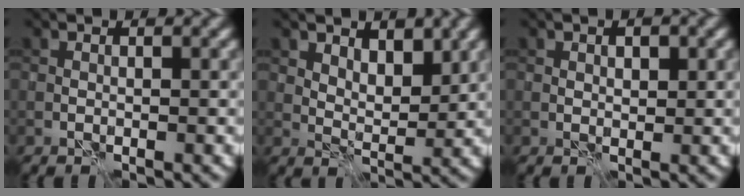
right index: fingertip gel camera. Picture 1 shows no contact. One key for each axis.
{"total": 3.0, "fx": 2.0, "fy": 1.6, "fz": 1.6, "tx": -0.027, "ty": -0.014, "tz": 0.034}
{"total": 1.4, "fx": 0.6, "fy": 0.8, "fz": 0.9, "tx": -0.013, "ty": 0.001, "tz": 0.009}